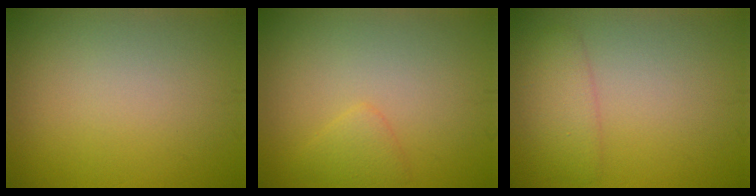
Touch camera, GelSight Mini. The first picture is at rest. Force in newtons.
{"total": 1.5, "press": 1.5, "slide": 0.1}
{"total": 2.7, "press": 2.7, "slide": 0.2}